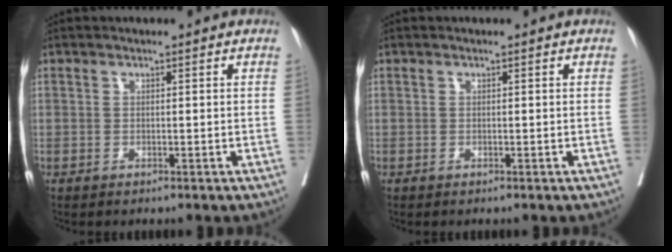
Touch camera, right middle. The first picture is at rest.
{"total": 0.0}